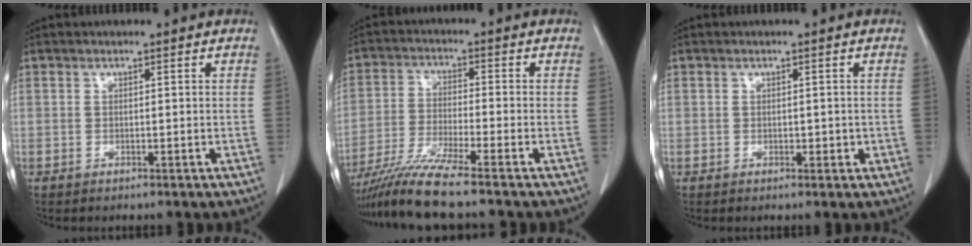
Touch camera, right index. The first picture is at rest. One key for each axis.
{"total": 8.6, "fx": -7.1, "fy": -1.4, "fz": 4.7, "tx": -0.092, "ty": -0.027, "tz": -0.134}
{"total": 1.4, "fx": -0.1, "fy": 1.0, "fz": 1.0, "tx": -0.011, "ty": 0.003, "tz": 0.001}